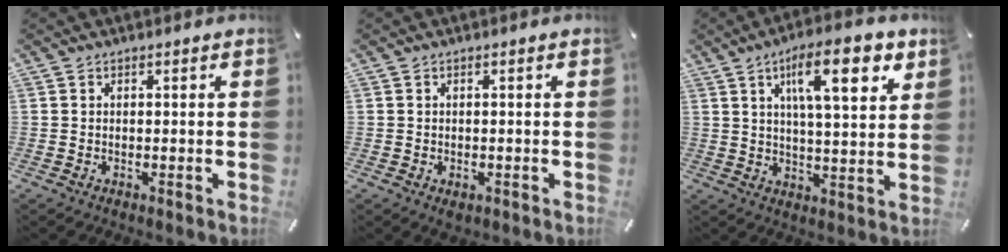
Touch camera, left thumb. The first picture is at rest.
{"total": 1.2, "force": [-0.5, 0.9, 0.5], "torque": [-0.008, 0.003, -0.010]}
{"total": 14.6, "force": [7.2, 4.4, 11.9], "torque": [-0.182, -0.021, 0.111]}